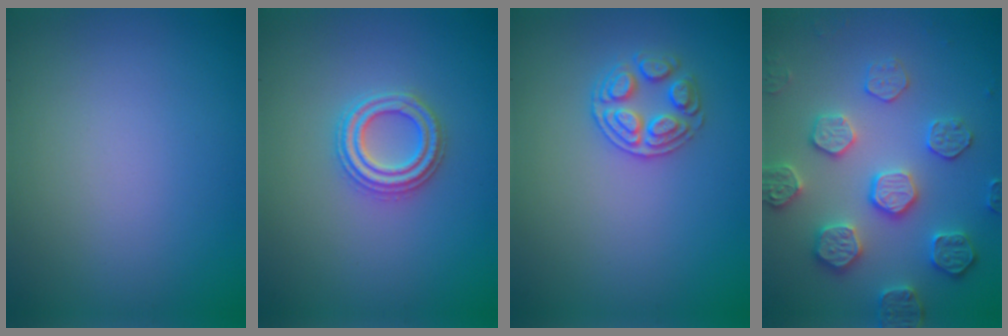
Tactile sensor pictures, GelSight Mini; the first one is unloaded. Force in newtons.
{"total": 2.7, "press": 2.7, "slide": 0.5}
{"total": 2.6, "press": 2.6, "slide": 0.4}
{"total": 4.8, "press": 4.6, "slide": 1.2}